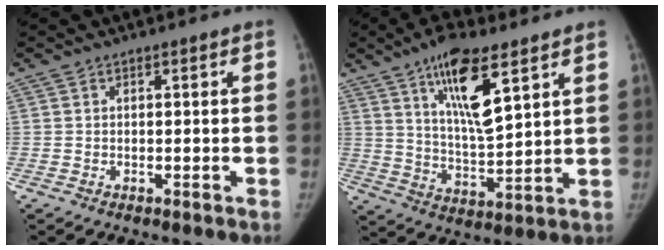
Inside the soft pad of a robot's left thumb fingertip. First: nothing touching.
{"total": 14.1, "force": [7.4, 4.2, 11.2], "torque": [-0.176, -0.041, 0.134]}